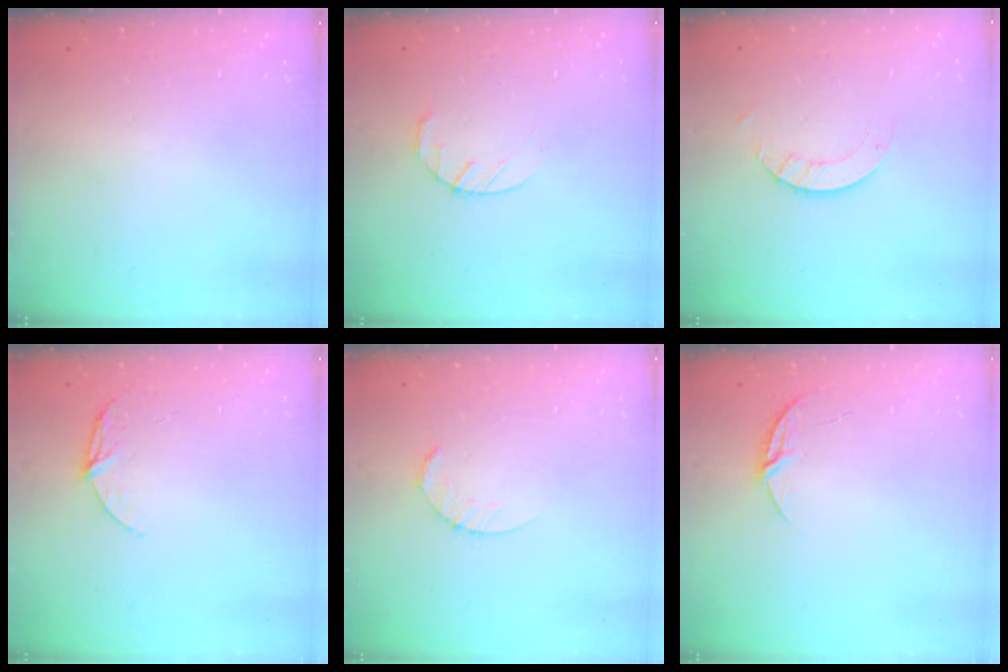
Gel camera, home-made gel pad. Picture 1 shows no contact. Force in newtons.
{"total": 4.4, "press": 4.4, "slide": 0.7}
{"total": 3.2, "press": 3.2, "slide": 0.3}
{"total": 7.6, "press": 7.6, "slide": 0.6}
{"total": 2.6, "press": 2.6, "slide": 0.4}
{"total": 5.6, "press": 5.5, "slide": 0.6}